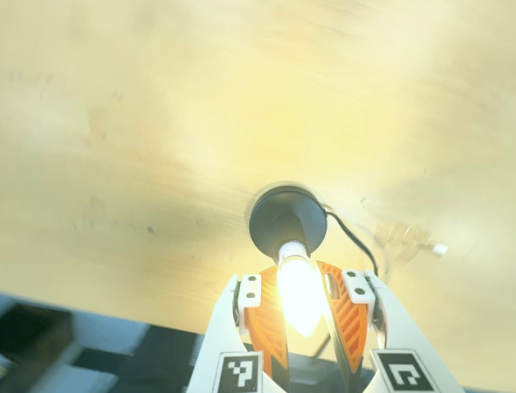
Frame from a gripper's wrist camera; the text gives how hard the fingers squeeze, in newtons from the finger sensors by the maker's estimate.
{"total": 13.7, "left": 12.9, "right": 14.5}